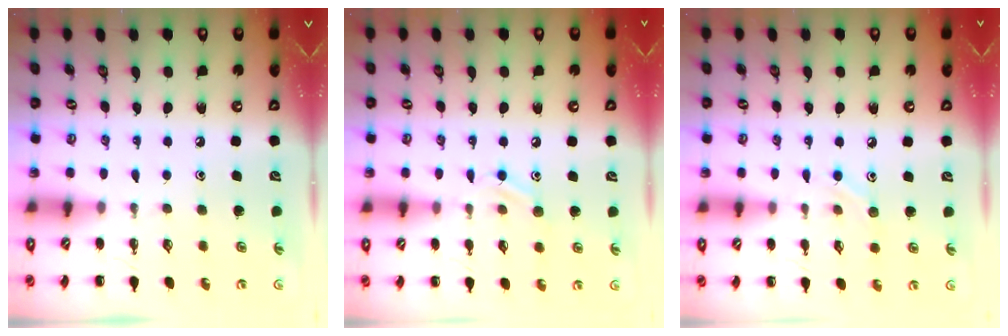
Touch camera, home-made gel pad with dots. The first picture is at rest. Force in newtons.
{"total": 8.5, "press": 8.4, "slide": 1.3}
{"total": 6.7, "press": 6.6, "slide": 1.1}